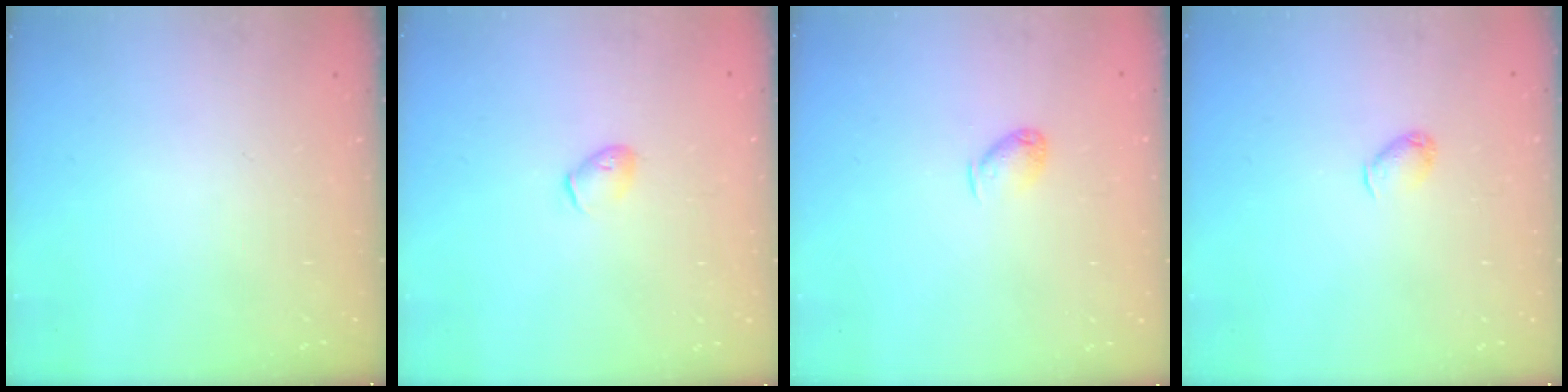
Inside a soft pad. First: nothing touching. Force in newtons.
{"total": 5.1, "press": 4.9, "slide": 1.3}
{"total": 4.8, "press": 4.7, "slide": 0.8}
{"total": 3.8, "press": 3.7, "slide": 0.7}